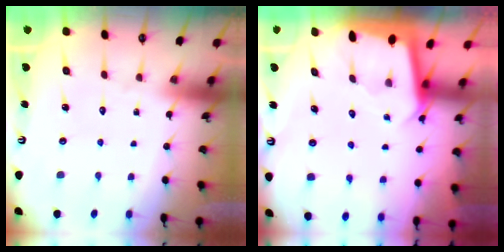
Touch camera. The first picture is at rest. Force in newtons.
{"total": 2.1, "press": 2.1, "slide": 0.1}